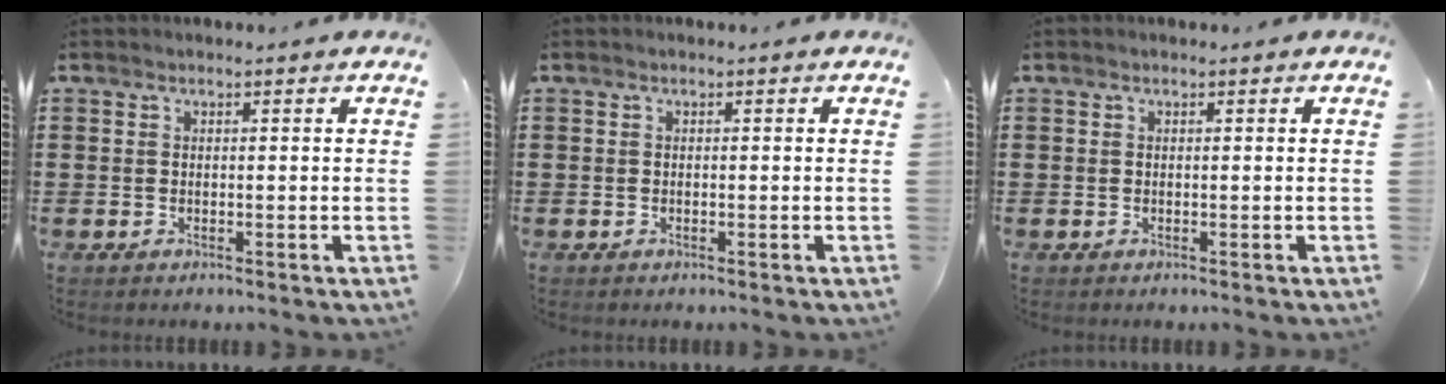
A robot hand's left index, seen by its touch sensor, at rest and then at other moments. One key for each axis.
{"total": 0.0}
{"total": 0.0}